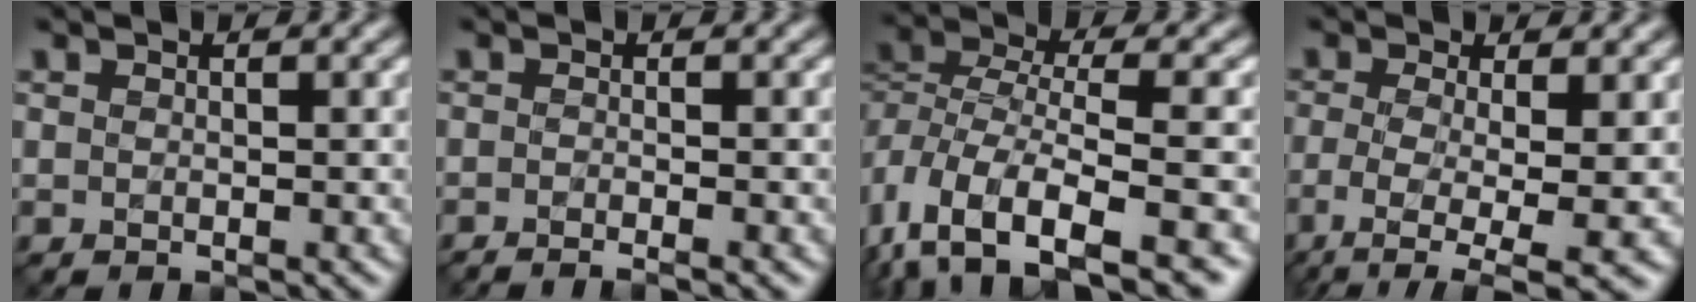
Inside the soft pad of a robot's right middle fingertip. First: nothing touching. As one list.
[{"total": 2.0, "force": [-1.3, 0.5, 1.5], "torque": [-0.010, -0.007, -0.030]}, {"total": 9.3, "force": [-4.3, 4.5, 7.0], "torque": [-0.140, -0.001, -0.076]}, {"total": 6.2, "force": [-2.4, 1.6, 5.5], "torque": [-0.102, -0.014, -0.044]}]